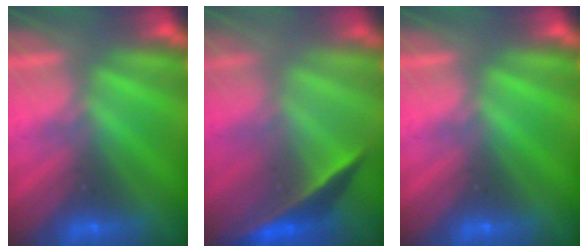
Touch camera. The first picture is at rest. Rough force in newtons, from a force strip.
{"total": 1.8}
{"total": 0.0}